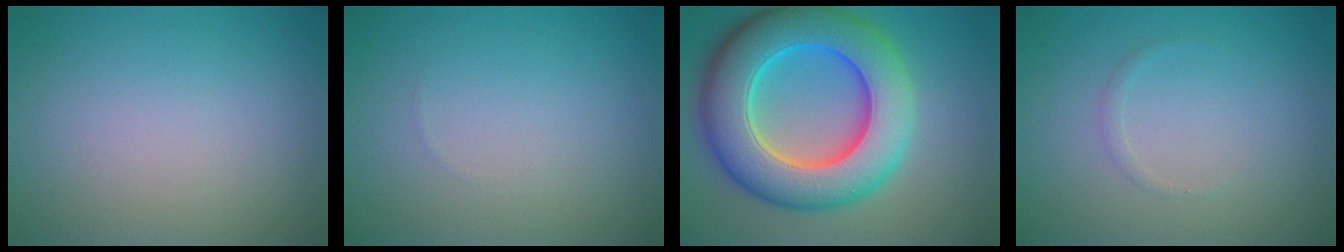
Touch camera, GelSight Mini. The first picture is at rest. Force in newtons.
{"total": 0.0}
{"total": 11.8, "press": 11.8, "slide": 0.4}
{"total": 0.6, "press": 0.6, "slide": 0.1}